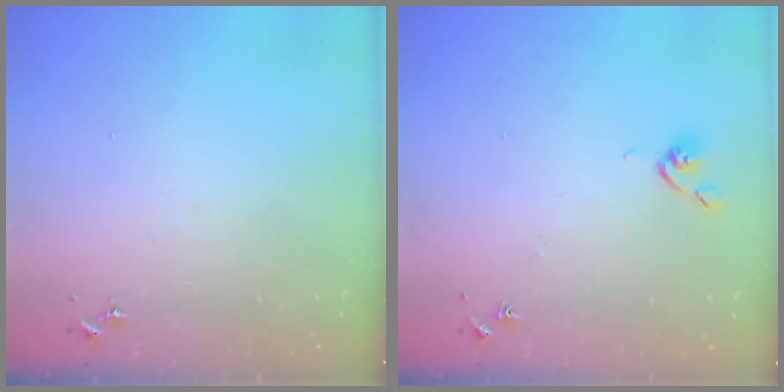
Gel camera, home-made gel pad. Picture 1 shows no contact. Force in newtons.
{"total": 5.9, "press": 5.8, "slide": 0.8}